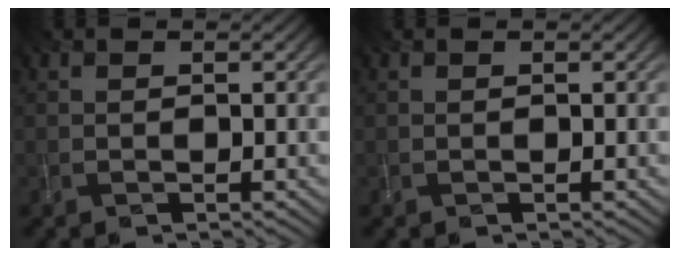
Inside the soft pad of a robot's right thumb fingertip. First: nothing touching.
{"total": 0.0}